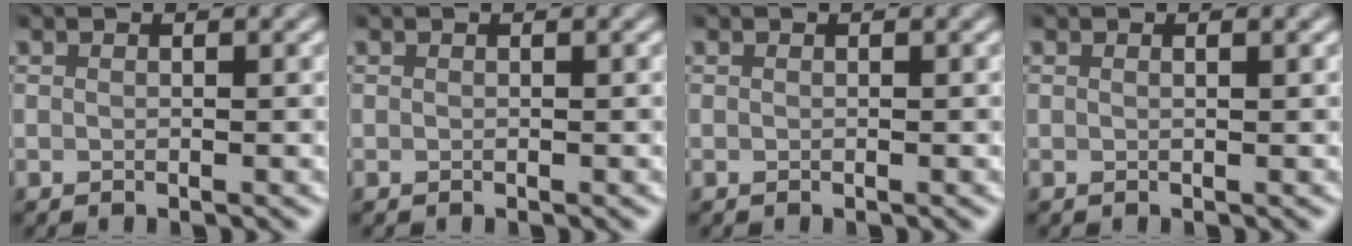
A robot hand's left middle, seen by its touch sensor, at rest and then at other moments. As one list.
[{"total": 0.0}, {"total": 0.0}, {"total": 0.7, "force": [0.4, 0.2, 0.6], "torque": [-0.007, -0.002, 0.000]}]